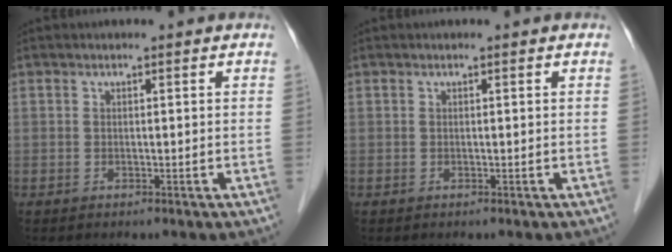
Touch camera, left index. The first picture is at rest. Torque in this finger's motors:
{"motor_torque": [0.05, 0.01, 0.01, 0.00]}